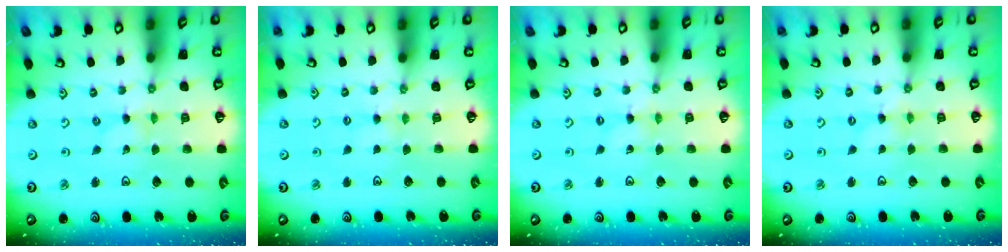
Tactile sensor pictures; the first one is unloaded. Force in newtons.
{"total": 2.8, "press": 2.8, "slide": 0.3}
{"total": 0.0}
{"total": 0.0}